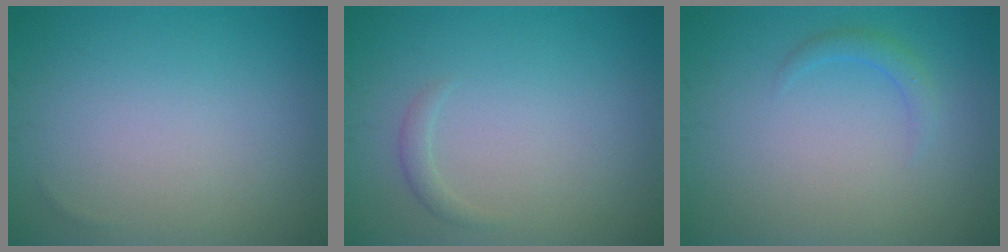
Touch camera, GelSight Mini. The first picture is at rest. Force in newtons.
{"total": 0.9, "press": 0.9, "slide": 0.1}
{"total": 1.3, "press": 1.3, "slide": 0.1}